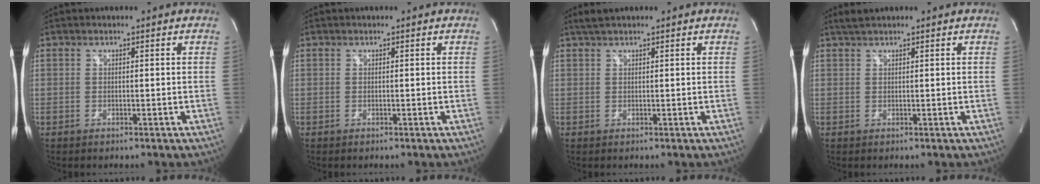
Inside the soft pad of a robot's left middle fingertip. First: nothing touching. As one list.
[{"total": 0.0}, {"total": 2.2, "force": [1.8, 0.3, 1.2], "torque": [-0.026, 0.018, 0.035]}, {"total": 1.9, "force": [1.6, 0.3, 0.8], "torque": [-0.021, 0.015, 0.033]}]